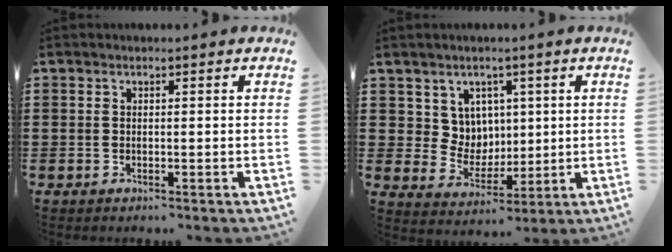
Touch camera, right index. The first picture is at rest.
{"total": 6.3, "force": [3.0, 5.4, 1.1], "torque": [-0.045, -0.004, 0.056]}